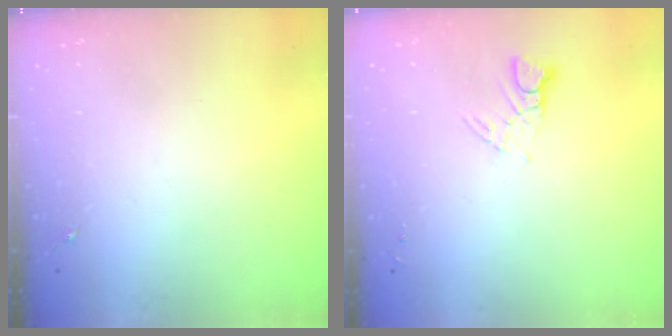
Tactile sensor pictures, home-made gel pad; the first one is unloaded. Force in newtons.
{"total": 3.9, "press": 3.9, "slide": 0.4}